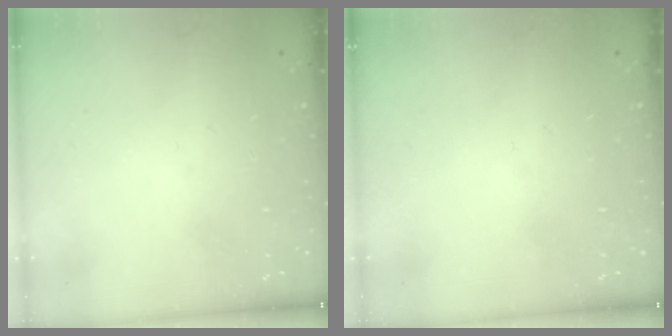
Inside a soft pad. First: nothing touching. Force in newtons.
{"total": 0.0}